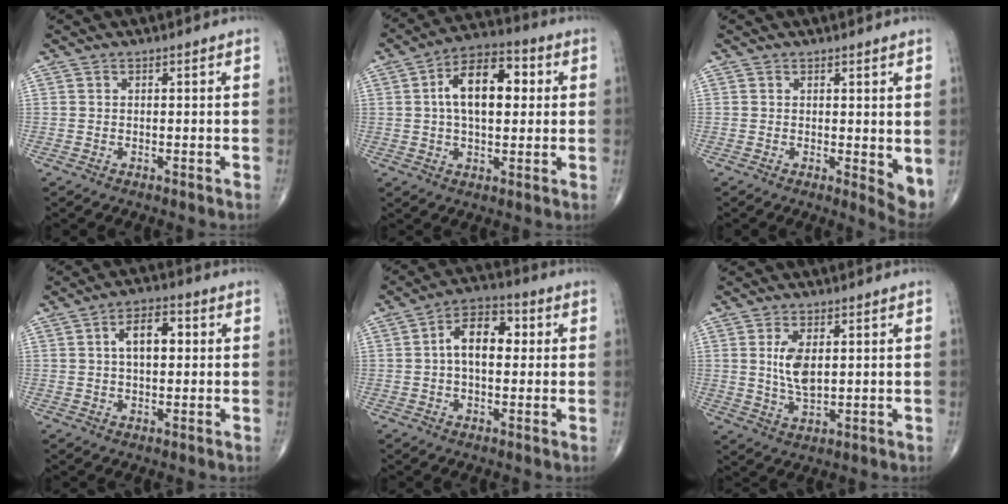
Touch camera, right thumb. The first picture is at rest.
{"total": 13.3, "force": [2.3, 7.2, 11.0], "torque": [-0.164, 0.019, 0.031]}
{"total": 4.3, "force": [0.7, 1.6, 3.9], "torque": [-0.049, -0.015, 0.011]}
{"total": 7.2, "force": [1.3, 3.8, 5.9], "torque": [-0.087, 0.014, 0.018]}
{"total": 9.5, "force": [1.0, 5.6, 7.6], "torque": [-0.110, 0.027, 0.008]}
{"total": 6.4, "force": [1.3, 3.2, 5.4], "torque": [-0.099, -0.011, 0.032]}